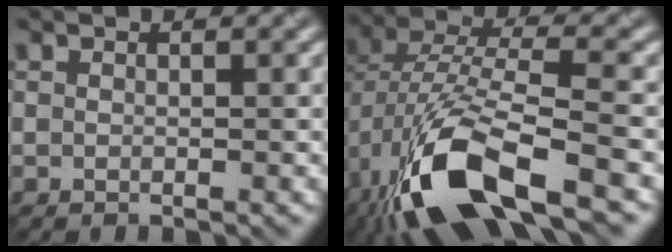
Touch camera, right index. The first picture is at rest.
{"total": 12.4, "force": [-5.8, 4.9, 9.8], "torque": [-0.211, -0.009, -0.108]}